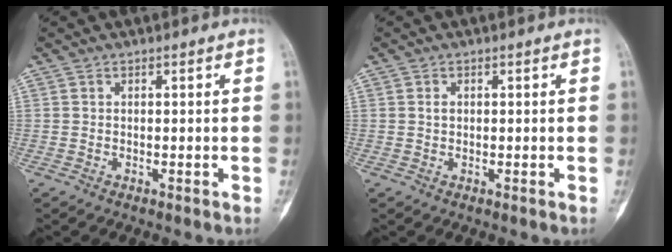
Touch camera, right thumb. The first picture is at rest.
{"total": 1.1, "force": [0.2, 0.8, 0.6], "torque": [-0.004, 0.001, 0.004]}